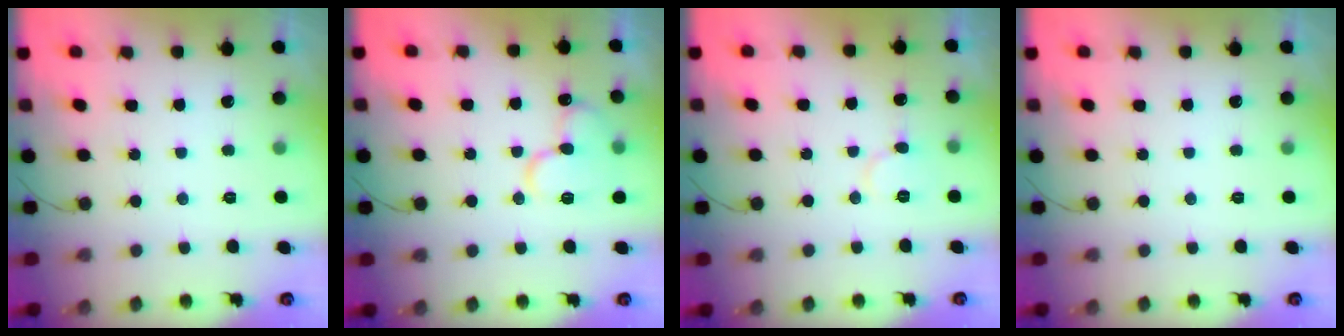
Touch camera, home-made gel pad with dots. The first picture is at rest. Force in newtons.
{"total": 13.1, "press": 13.0, "slide": 1.8}
{"total": 6.0, "press": 6.0, "slide": 0.4}
{"total": 0.0}